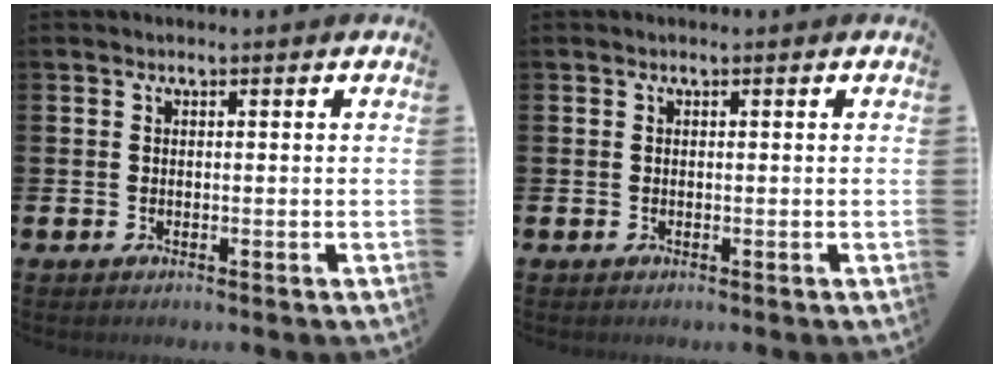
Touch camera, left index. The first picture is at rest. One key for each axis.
{"total": 0.0}